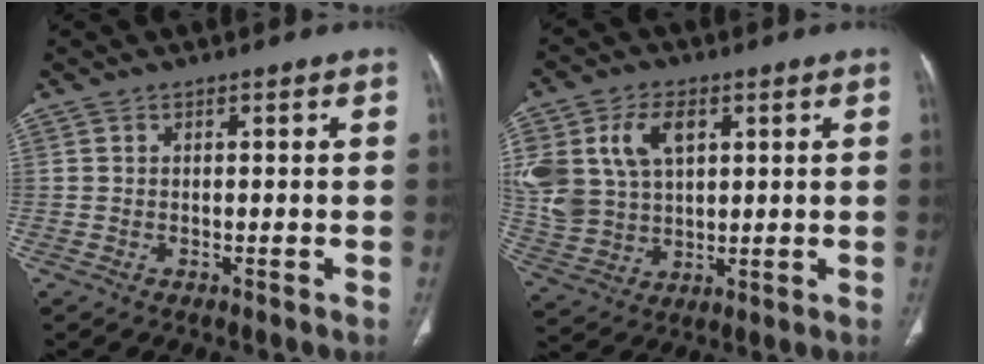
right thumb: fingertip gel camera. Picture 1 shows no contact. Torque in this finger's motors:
{"motor_torque": [0.64, 0.66, 0.85, 0.51, 0.12]}